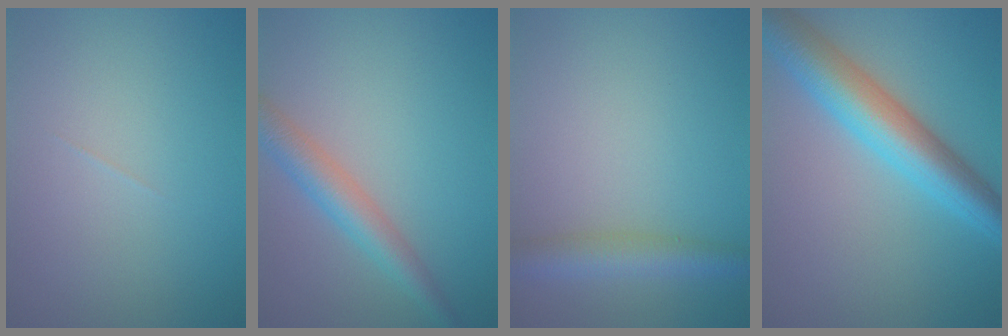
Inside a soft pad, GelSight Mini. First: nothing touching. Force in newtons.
{"total": 3.6, "press": 3.6, "slide": 0.1}
{"total": 3.1, "press": 3.1, "slide": 0.1}
{"total": 7.4, "press": 7.4, "slide": 0.2}